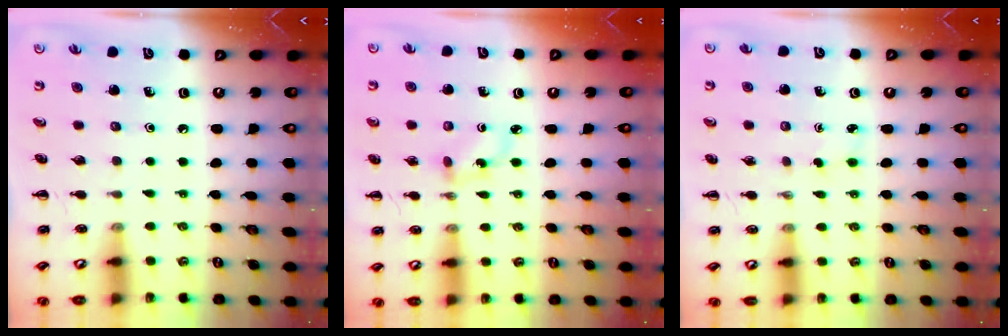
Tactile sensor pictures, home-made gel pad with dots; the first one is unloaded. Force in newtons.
{"total": 3.5, "press": 3.3, "slide": 1.0}
{"total": 2.8, "press": 2.7, "slide": 0.8}